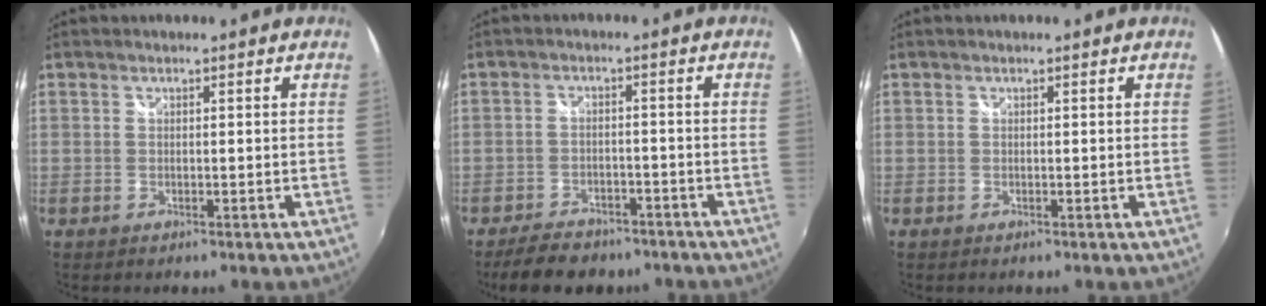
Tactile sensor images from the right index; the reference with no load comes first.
{"total": 9.5, "force": [-7.5, 4.5, 3.7], "torque": [-0.091, 0.004, -0.110]}
{"total": 0.0}